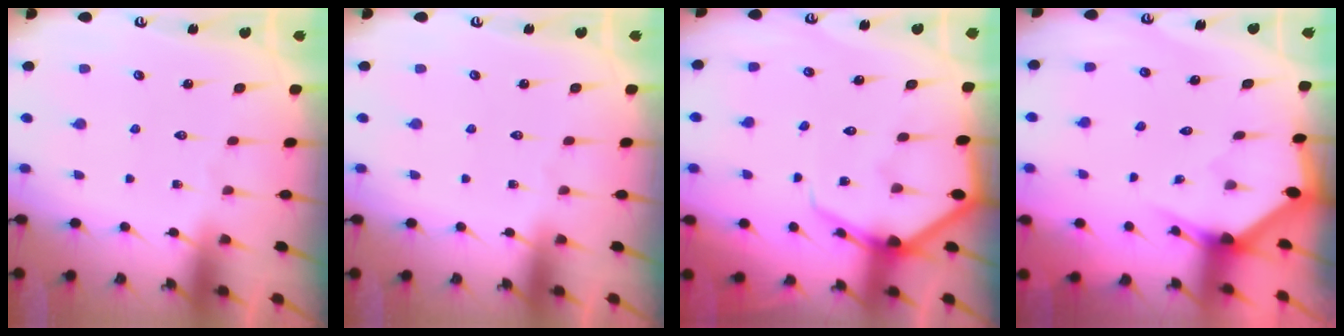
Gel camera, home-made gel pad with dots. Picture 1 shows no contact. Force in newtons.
{"total": 0.0}
{"total": 7.0, "press": 6.9, "slide": 0.7}
{"total": 2.2, "press": 2.2, "slide": 0.1}